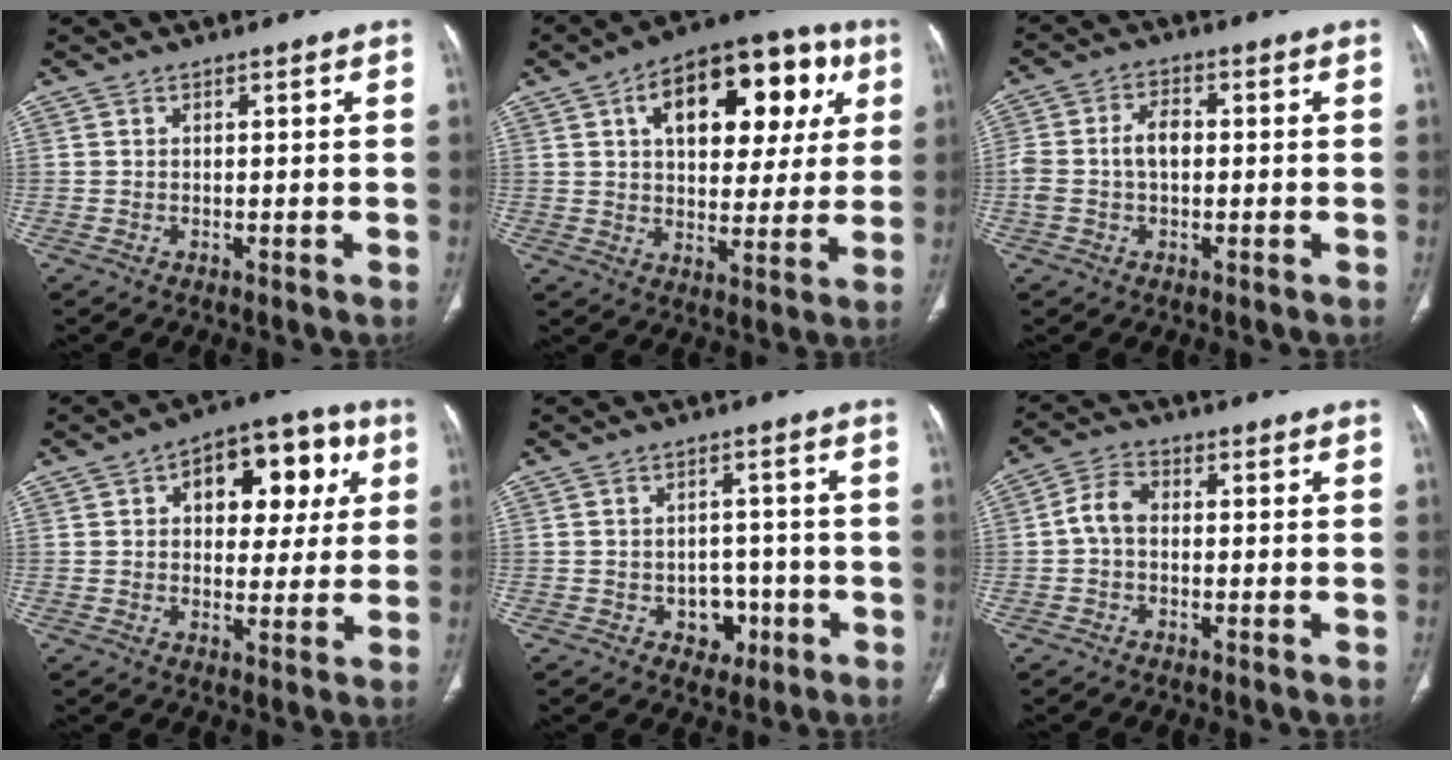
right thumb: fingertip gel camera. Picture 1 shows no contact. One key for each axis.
{"total": 21.5, "fx": 7.4, "fy": 11.8, "fz": 16.4, "tx": -0.182, "ty": 0.014, "tz": 0.105}
{"total": 5.8, "fx": -0.2, "fy": 3.5, "fz": 4.5, "tx": -0.099, "ty": 0.021, "tz": -0.005}
{"total": 15.2, "fx": 4.7, "fy": 9.1, "fz": 11.2, "tx": -0.095, "ty": 0.015, "tz": 0.062}
{"total": 5.4, "fx": -2.0, "fy": 4.3, "fz": 2.5, "tx": -0.002, "ty": 0.021, "tz": -0.020}
{"total": 4.7, "fx": -0.5, "fy": 3.2, "fz": 3.4, "tx": -0.061, "ty": 0.016, "tz": -0.018}